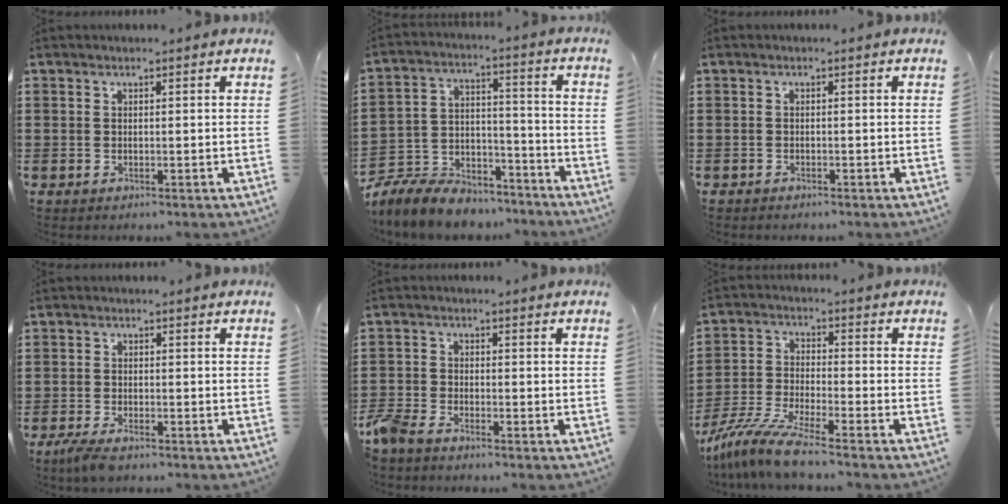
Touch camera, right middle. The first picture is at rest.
{"total": 8.3, "force": [-7.8, 2.5, 1.4], "torque": [-0.044, 0.011, -0.159]}
{"total": 0.6, "force": [-0.5, 0.2, 0.0], "torque": [-0.001, 0.000, -0.012]}
{"total": 2.4, "force": [-2.0, 0.7, 1.2], "torque": [-0.044, -0.005, -0.047]}
{"total": 3.4, "force": [-3.1, 0.9, 1.0], "torque": [-0.056, -0.008, -0.074]}
{"total": 8.0, "force": [-7.1, 0.1, 3.7], "torque": [-0.085, -0.008, -0.141]}